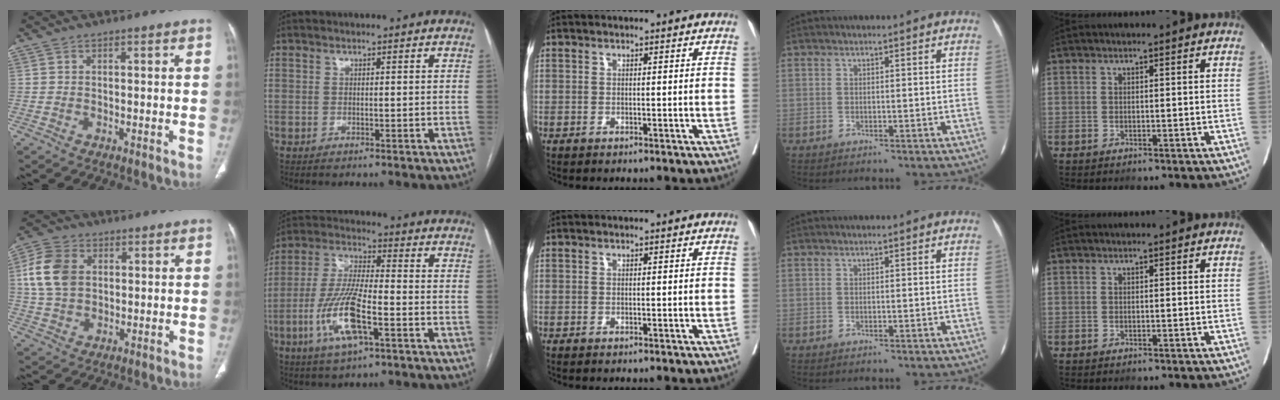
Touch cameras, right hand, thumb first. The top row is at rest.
{"thumb": {"total": 11.0, "force": [2.1, 8.1, 7.1], "torque": [-0.133, 0.004, 0.040]}, "index": {"total": 12.8, "force": [-4.6, 2.8, 11.5], "torque": [-0.244, -0.009, -0.084]}}